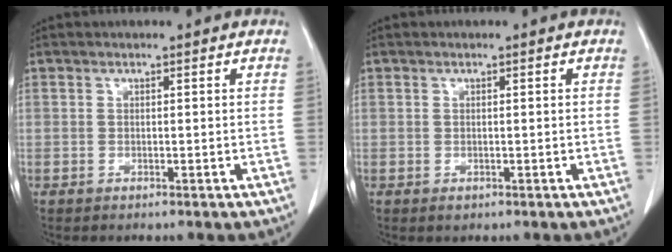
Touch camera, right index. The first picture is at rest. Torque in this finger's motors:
{"motor_torque": [-0.04, 0.00, 0.00, -0.01]}